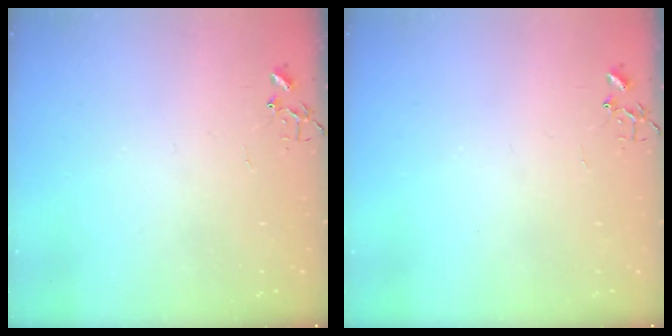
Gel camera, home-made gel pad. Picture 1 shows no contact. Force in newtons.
{"total": 0.0}